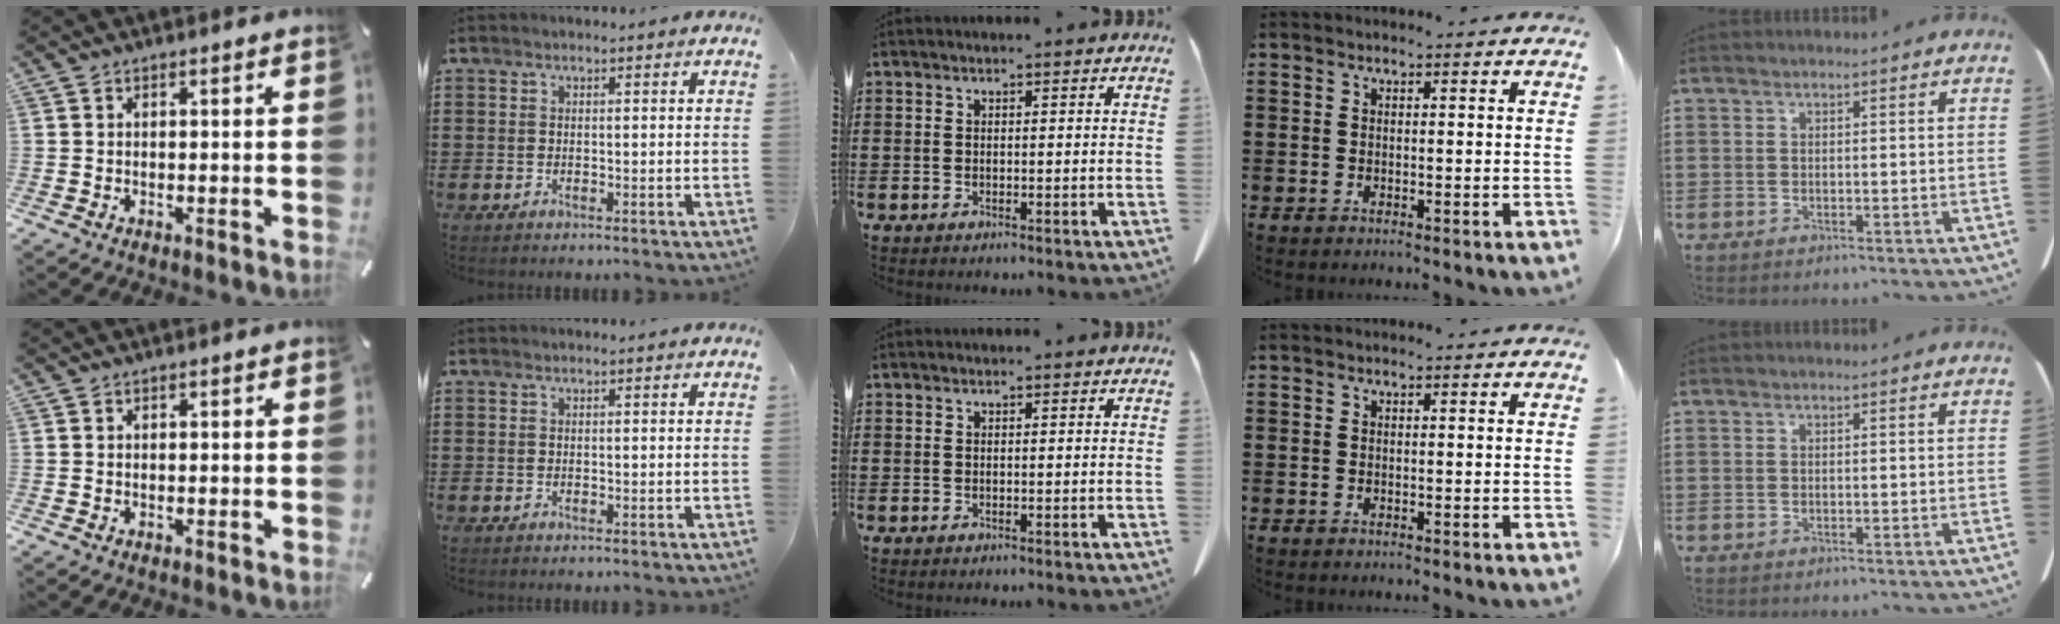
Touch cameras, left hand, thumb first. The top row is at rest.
{}